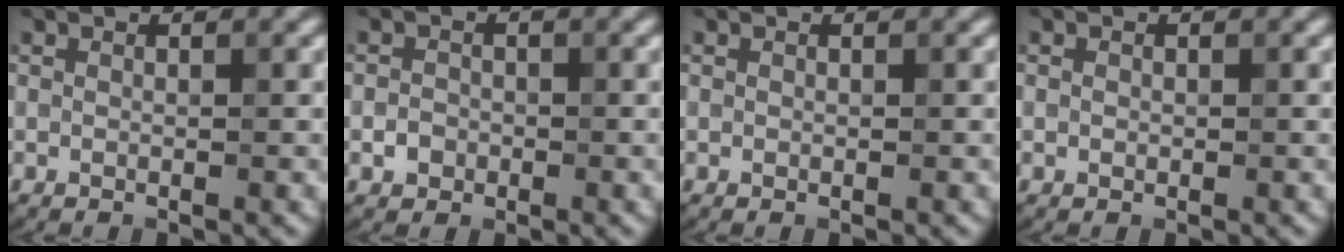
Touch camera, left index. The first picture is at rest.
{"total": 1.4, "force": [-0.5, 1.2, 0.4], "torque": [-0.001, -0.001, -0.012]}
{"total": 0.0}
{"total": 0.5, "force": [0.0, 0.5, 0.2], "torque": [0.000, -0.003, -0.001]}